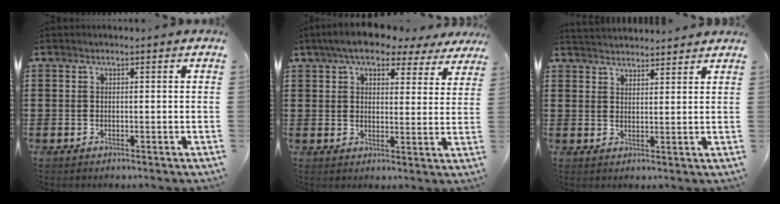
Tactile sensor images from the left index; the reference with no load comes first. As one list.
[{"total": 7.0, "force": [5.8, 2.2, 3.2], "torque": [-0.069, -0.009, 0.102]}, {"total": 2.6, "force": [2.6, -0.1, -0.4], "torque": [0.000, -0.007, 0.050]}]